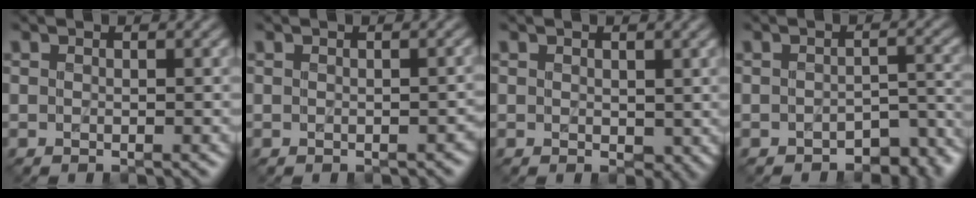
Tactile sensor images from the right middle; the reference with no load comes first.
{"total": 0.9, "force": [-0.4, 0.5, 0.6], "torque": [-0.011, -0.003, -0.003]}
{"total": 1.7, "force": [0.7, 1.2, 1.0], "torque": [-0.018, -0.003, 0.016]}
{"total": 4.3, "force": [-3.3, 1.9, 1.9], "torque": [-0.013, -0.006, -0.036]}